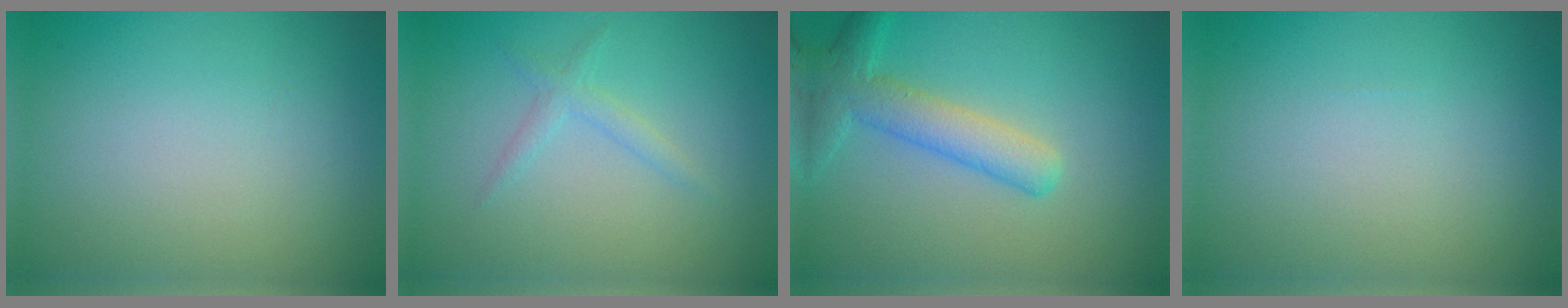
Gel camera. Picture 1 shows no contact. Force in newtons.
{"total": 1.3, "press": 1.3, "slide": 0.0}
{"total": 4.1, "press": 4.1, "slide": 0.1}
{"total": 0.0}